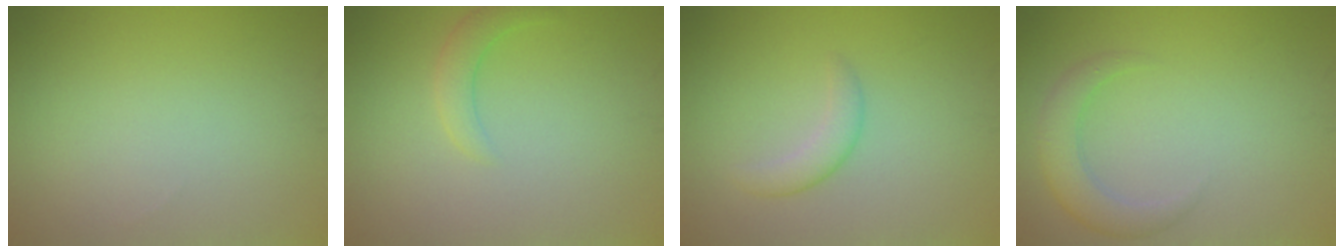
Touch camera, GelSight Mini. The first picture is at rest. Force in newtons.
{"total": 2.0, "press": 2.0, "slide": 0.1}
{"total": 1.9, "press": 1.9, "slide": 0.0}
{"total": 3.0, "press": 3.0, "slide": 0.3}